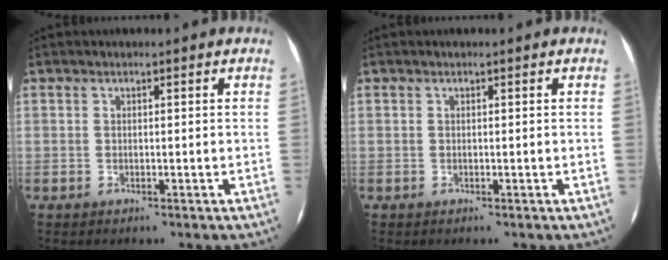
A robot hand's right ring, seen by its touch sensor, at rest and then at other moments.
{"total": 0.0}